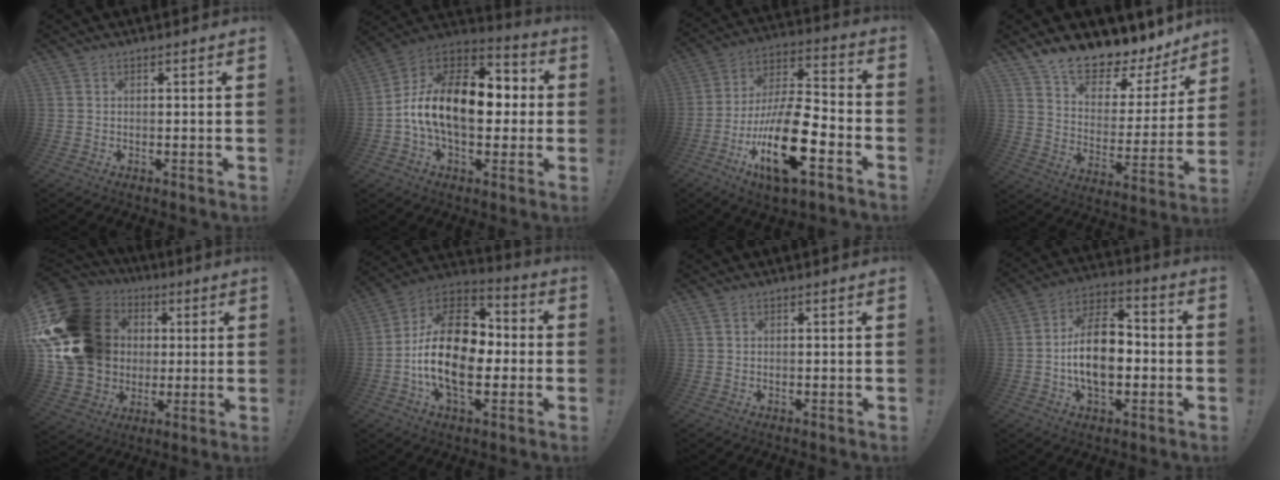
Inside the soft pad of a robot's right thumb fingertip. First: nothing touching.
{"total": 19.4, "force": [-0.7, 11.6, 15.6], "torque": [-0.273, 0.014, -0.008]}
{"total": 22.0, "force": [-9.1, 8.4, 18.1], "torque": [-0.341, 0.049, -0.145]}
{"total": 12.1, "force": [10.8, 3.4, 4.3], "torque": [-0.072, -0.103, 0.186]}
{"total": 24.6, "force": [3.7, 20.2, 13.4], "torque": [-0.233, -0.010, 0.114]}
{"total": 23.0, "force": [-2.6, 14.0, 18.0], "torque": [-0.320, 0.017, -0.037]}
{"total": 0.8, "force": [0.4, 0.5, 0.3], "torque": [-0.010, 0.004, 0.009]}
{"total": 15.7, "force": [-2.6, 9.5, 12.2], "torque": [-0.224, 0.016, -0.050]}